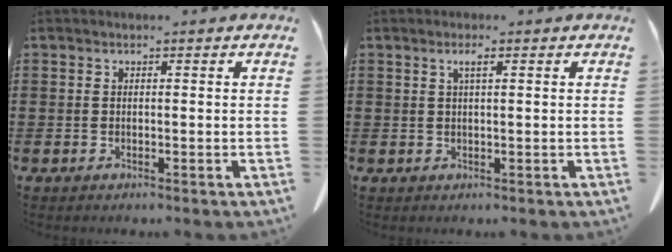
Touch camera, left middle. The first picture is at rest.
{"total": 1.7, "force": [0.7, 0.2, 1.5], "torque": [-0.031, 0.001, 0.012]}